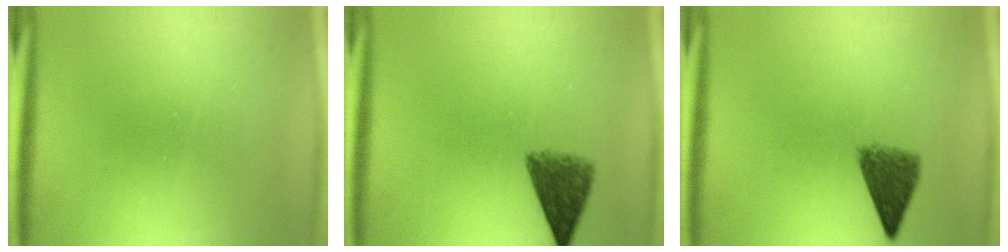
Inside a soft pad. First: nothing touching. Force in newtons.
{"total": 5.8}
{"total": 5.1}